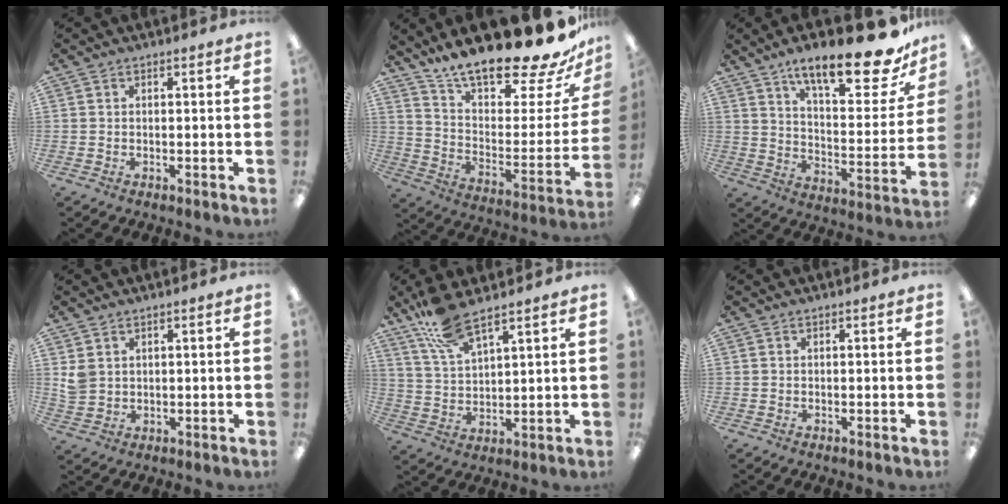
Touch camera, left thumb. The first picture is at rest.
{"total": 22.0, "force": [18.3, 5.2, 11.0], "torque": [-0.154, -0.142, 0.302]}
{"total": 21.3, "force": [15.1, 6.6, 13.5], "torque": [-0.205, -0.096, 0.248]}
{"total": 3.4, "force": [1.7, 2.6, 1.4], "torque": [-0.032, 0.002, 0.034]}
{"total": 10.3, "force": [8.3, 2.7, 5.6], "torque": [-0.121, -0.039, 0.155]}
{"total": 0.0}